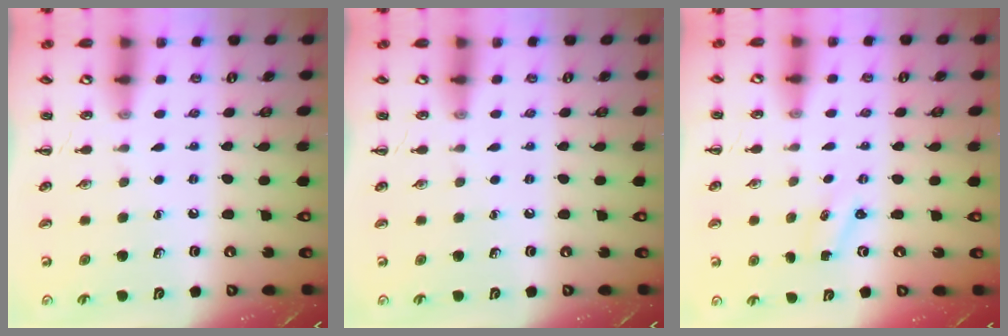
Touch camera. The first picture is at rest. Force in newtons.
{"total": 0.0}
{"total": 0.8, "press": 0.8, "slide": 0.3}